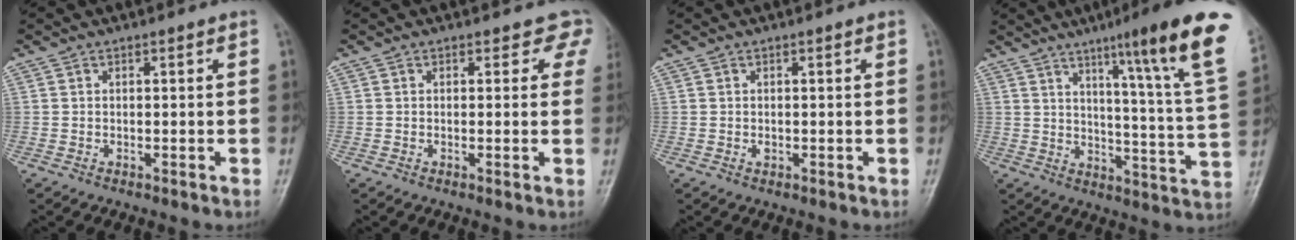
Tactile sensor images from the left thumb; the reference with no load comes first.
{"total": 3.6, "force": [2.5, 2.3, 1.0], "torque": [0.025, -0.009, 0.005]}
{"total": 0.9, "force": [0.1, 0.6, 0.7], "torque": [-0.005, 0.001, 0.001]}
{"total": 21.3, "force": [11.7, 1.0, 17.7], "torque": [-0.225, -0.055, 0.159]}